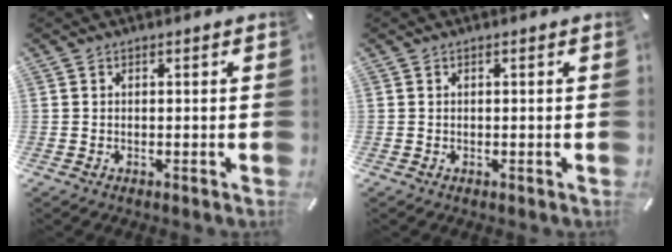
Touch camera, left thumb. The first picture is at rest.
{"total": 0.0}